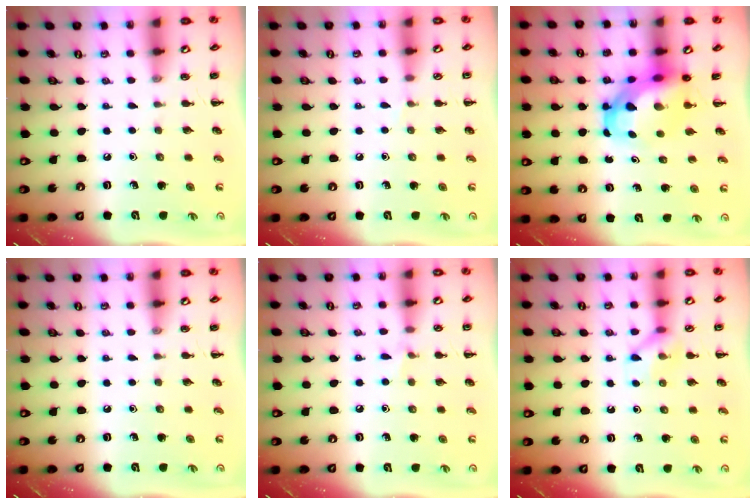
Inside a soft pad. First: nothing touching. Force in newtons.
{"total": 3.1, "press": 2.9, "slide": 1.1}
{"total": 6.4, "press": 6.2, "slide": 1.8}
{"total": 0.0}
{"total": 3.6, "press": 3.5, "slide": 1.1}
{"total": 8.3, "press": 8.3, "slide": 0.4}